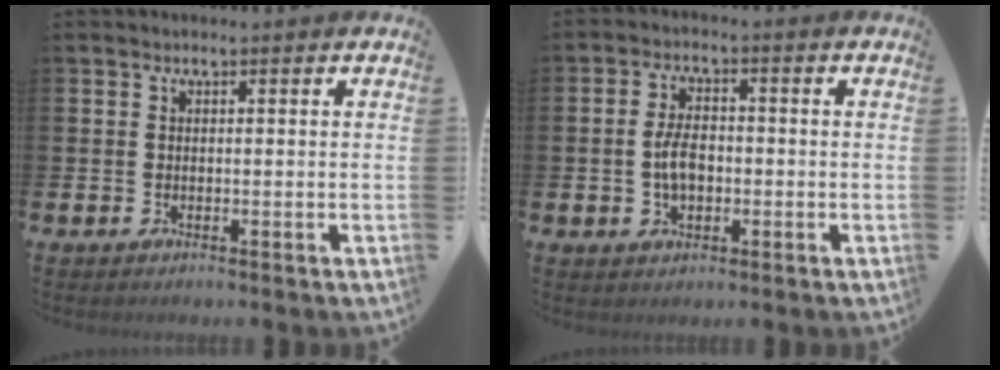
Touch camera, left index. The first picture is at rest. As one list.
[{"total": 4.2, "force": [-0.5, 2.5, 3.4], "torque": [-0.051, 0.003, -0.013]}]